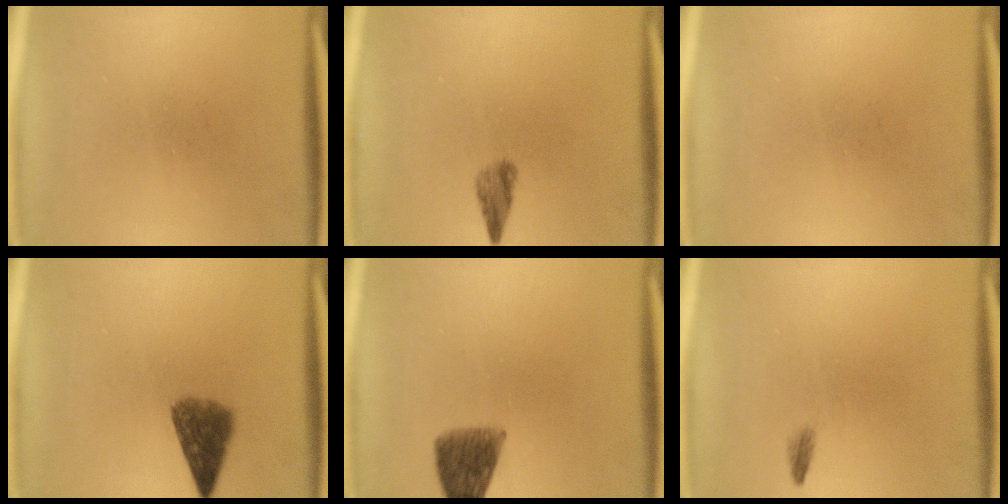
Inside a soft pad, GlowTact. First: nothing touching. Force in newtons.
{"total": 2.2}
{"total": 0.0}
{"total": 5.5}
{"total": 6.6}
{"total": 0.7}